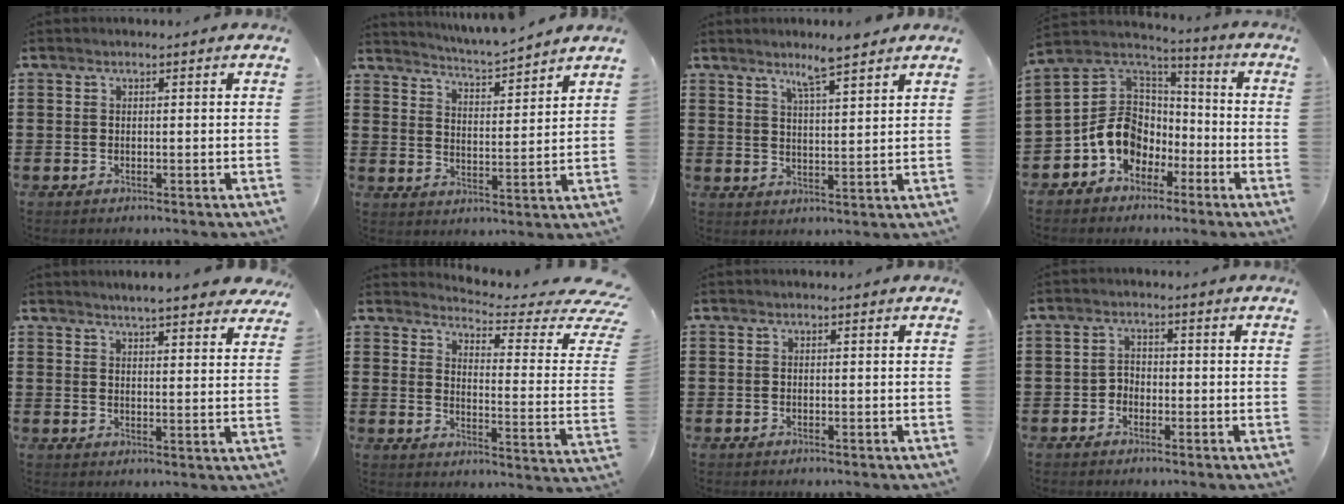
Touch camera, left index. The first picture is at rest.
{"total": 4.1, "force": [4.0, -0.7, 0.4], "torque": [-0.028, -0.034, 0.064]}
{"total": 5.1, "force": [4.3, 0.0, 2.9], "torque": [-0.058, -0.009, 0.073]}
{"total": 10.0, "force": [-3.5, 8.5, 3.9], "torque": [-0.117, 0.004, -0.068]}
{"total": 4.7, "force": [4.6, -0.2, 1.3], "torque": [-0.042, -0.017, 0.081]}
{"total": 4.3, "force": [3.5, 0.1, 2.5], "torque": [-0.043, -0.044, 0.048]}
{"total": 0.0}
{"total": 1.8, "force": [-1.4, 1.1, 0.3], "torque": [-0.011, 0.004, -0.031]}